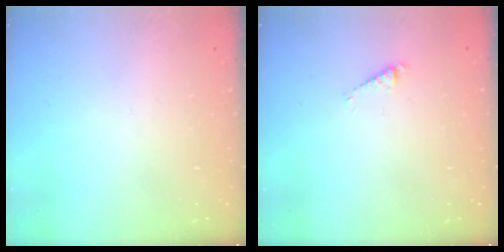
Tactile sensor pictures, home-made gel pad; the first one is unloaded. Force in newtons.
{"total": 2.9, "press": 2.9, "slide": 0.3}